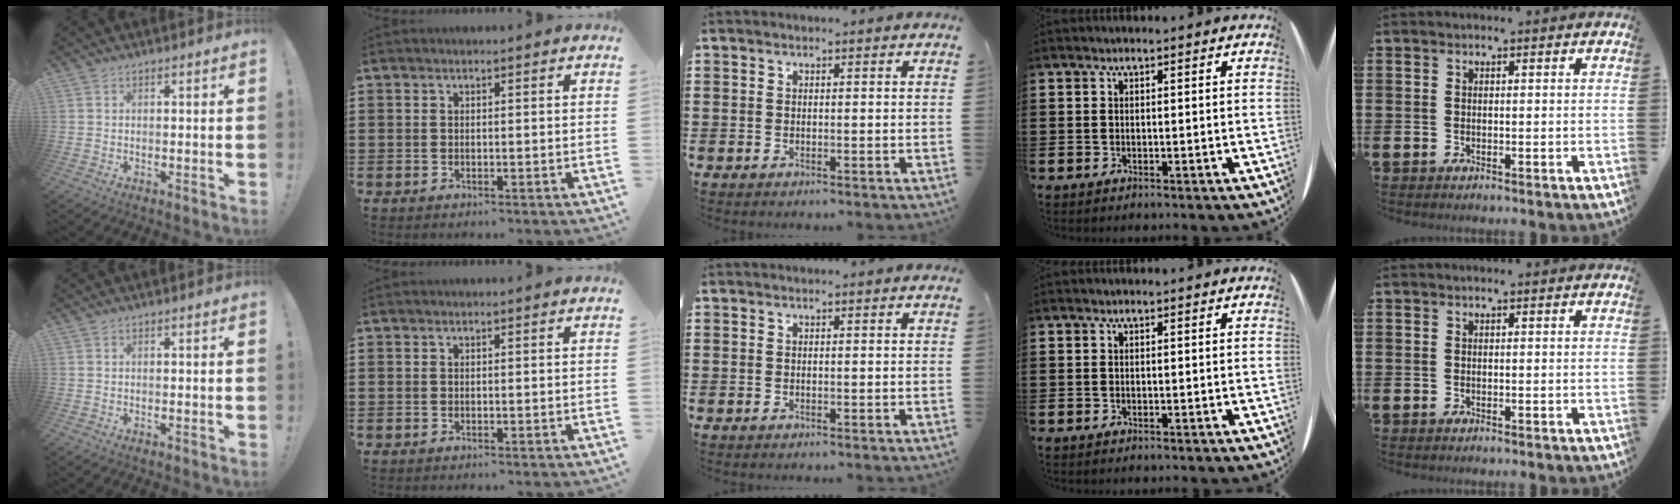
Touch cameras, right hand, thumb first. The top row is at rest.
{}